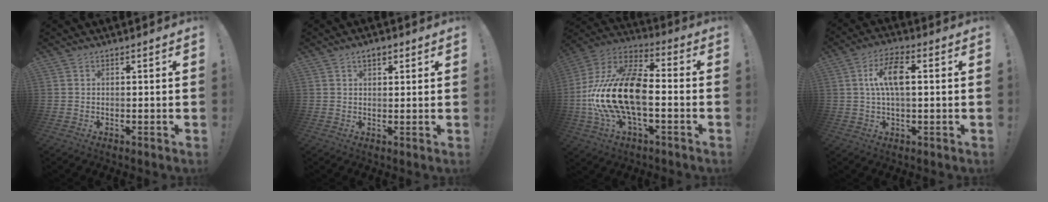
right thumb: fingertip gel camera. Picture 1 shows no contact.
{"total": 3.2, "force": [1.6, 1.8, 2.1], "torque": [-0.035, 0.003, 0.027]}
{"total": 22.2, "force": [-3.3, 11.3, 18.8], "torque": [-0.372, 0.026, -0.049]}
{"total": 10.0, "force": [1.8, 4.2, 8.9], "torque": [-0.155, 0.007, 0.030]}